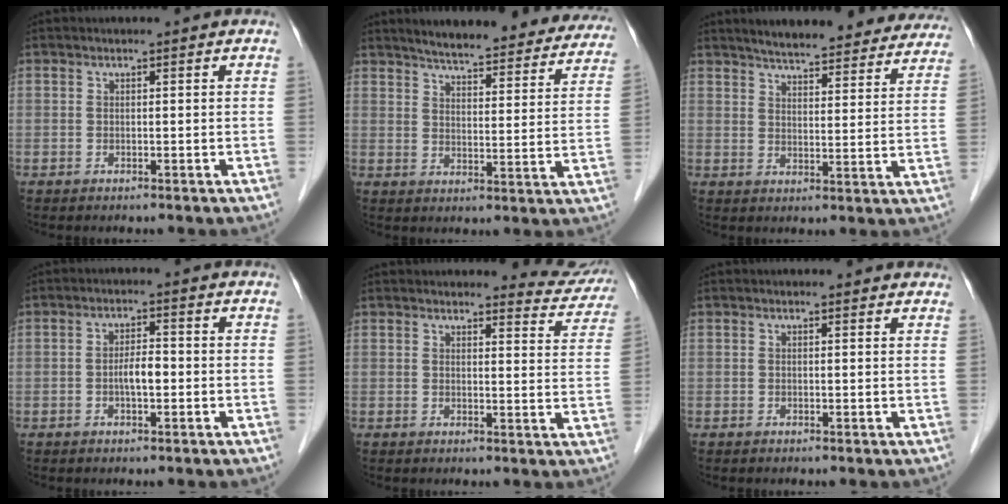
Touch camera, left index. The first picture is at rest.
{"total": 24.3, "force": [22.0, 4.8, 9.2], "torque": [-0.116, -0.032, 0.262]}
{"total": 23.7, "force": [21.5, 4.6, 8.8], "torque": [-0.117, -0.019, 0.259]}
{"total": 3.1, "force": [-0.6, 1.0, 2.9], "torque": [-0.053, 0.004, -0.012]}
{"total": 7.2, "force": [7.1, 1.1, -0.1], "torque": [0.019, -0.033, 0.059]}
{"total": 2.4, "force": [2.2, 0.7, 0.5], "torque": [-0.010, 0.005, 0.015]}